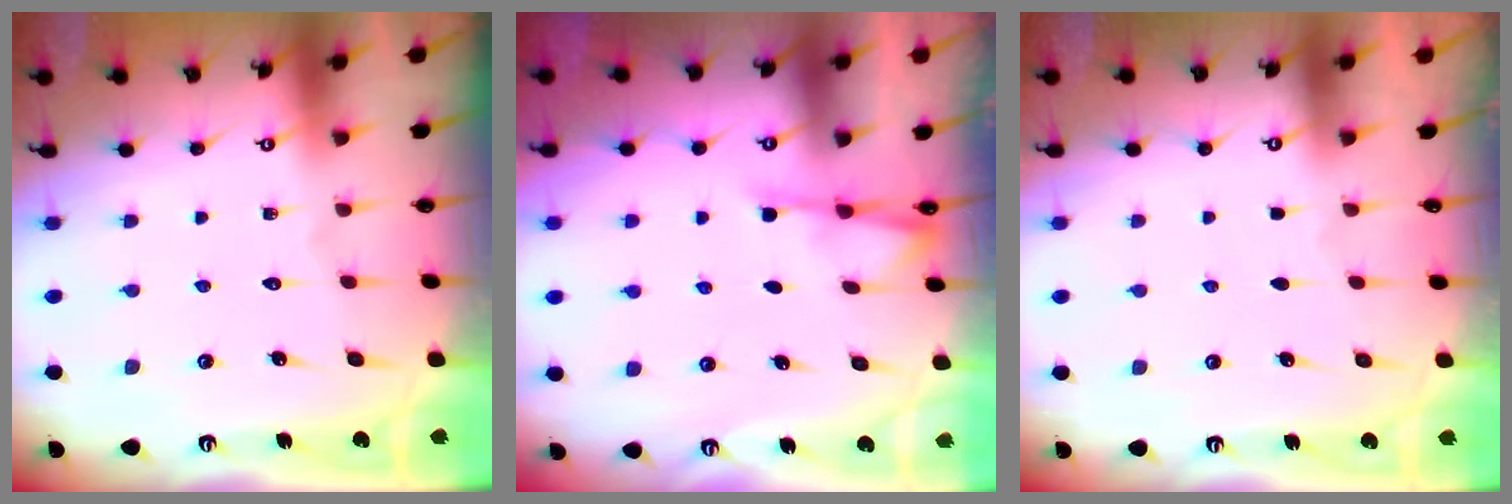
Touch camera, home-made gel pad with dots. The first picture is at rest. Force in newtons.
{"total": 2.9, "press": 2.9, "slide": 0.5}
{"total": 0.9, "press": 0.9, "slide": 0.1}